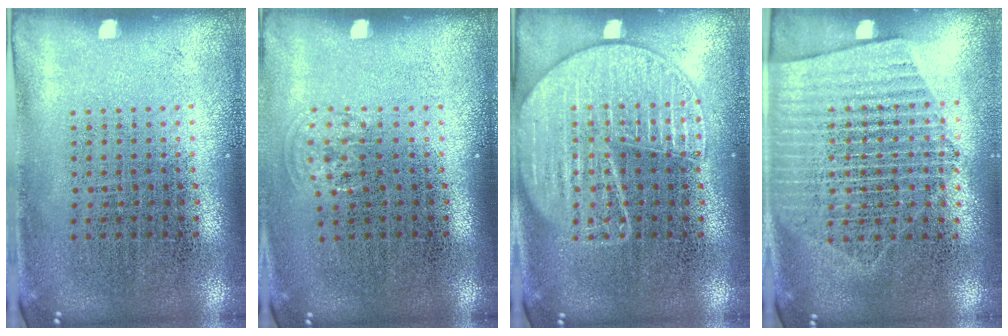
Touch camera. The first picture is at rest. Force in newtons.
{"total": 0.8, "press": 0.6, "slide": 0.5}
{"total": 3.3, "press": 3.3, "slide": 0.3}
{"total": 1.7, "press": 1.5, "slide": 0.7}